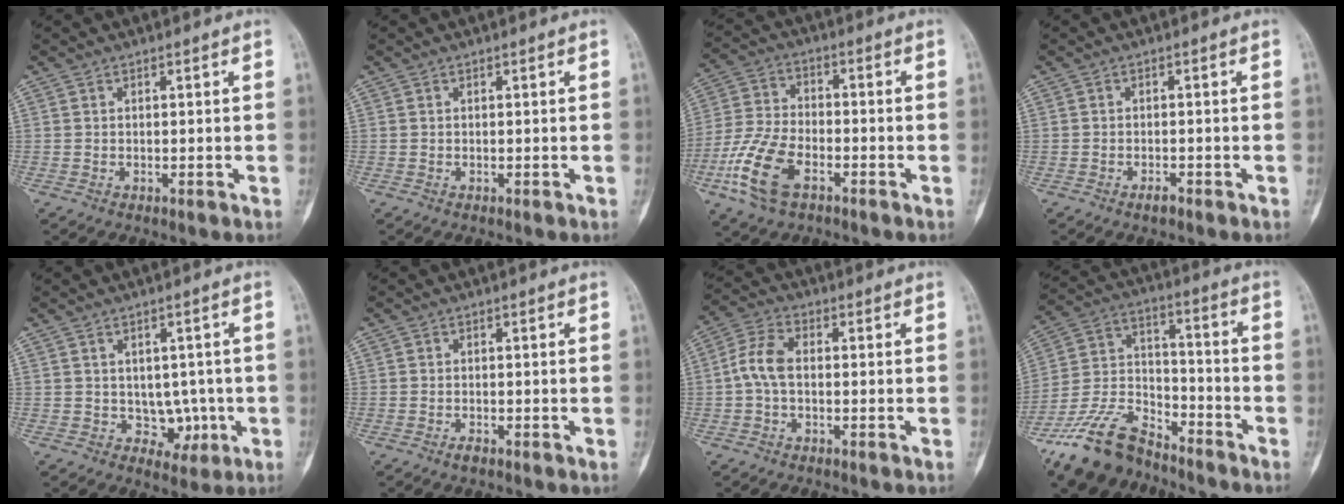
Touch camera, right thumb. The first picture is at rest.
{"total": 0.0}
{"total": 12.6, "force": [-5.8, 6.8, 8.9], "torque": [-0.194, 0.016, -0.115]}
{"total": 1.5, "force": [-1.1, 0.6, 0.9], "torque": [-0.016, 0.004, -0.020]}
{"total": 5.2, "force": [-0.7, 4.2, 3.0], "torque": [-0.002, 0.004, -0.002]}
{"total": 1.1, "force": [-0.7, 0.4, 0.7], "torque": [-0.014, -0.002, -0.016]}
{"total": 6.0, "force": [-0.5, 3.5, 4.8], "torque": [-0.104, 0.018, -0.018]}
{"total": 15.4, "force": [-12.2, 7.1, 6.2], "torque": [-0.109, 0.077, -0.231]}